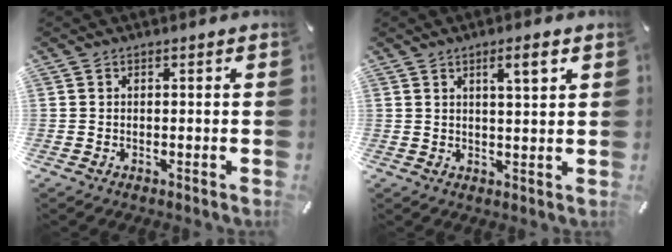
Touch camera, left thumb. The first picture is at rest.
{"total": 5.5, "force": [3.0, 1.4, 4.4], "torque": [-0.061, -0.009, 0.043]}